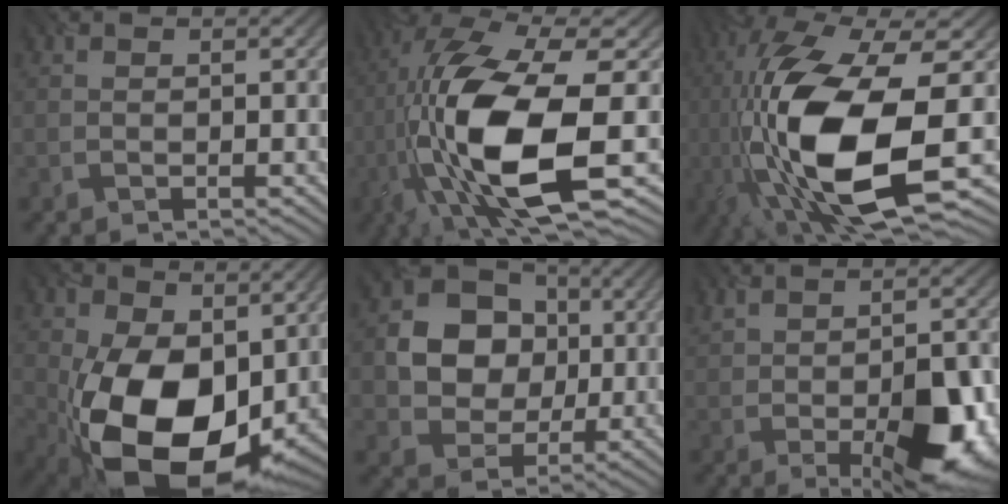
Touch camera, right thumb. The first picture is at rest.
{"total": 17.4, "force": [-3.8, 5.7, 16.0], "torque": [-0.333, -0.011, -0.049]}
{"total": 18.7, "force": [-3.6, 7.3, 16.8], "torque": [-0.363, -0.021, -0.052]}
{"total": 16.4, "force": [-2.0, 10.9, 12.0], "torque": [-0.225, -0.044, -0.024]}
{"total": 10.4, "force": [0.9, 9.0, 5.2], "torque": [-0.109, 0.006, 0.009]}
{"total": 11.2, "force": [-3.0, 5.5, 9.3], "torque": [-0.136, -0.015, -0.031]}